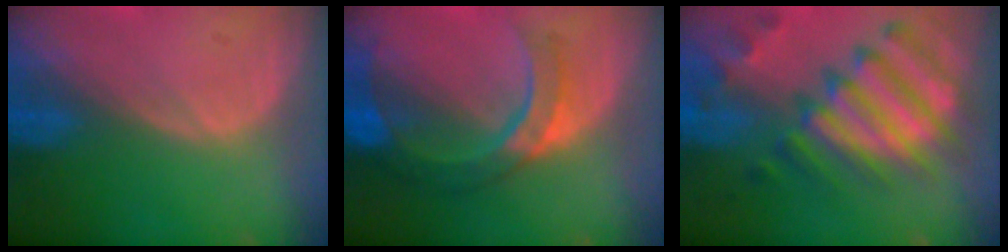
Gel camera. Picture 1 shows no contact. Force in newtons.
{"total": 8.8, "press": 8.0, "slide": 3.7}
{"total": 12.3, "press": 10.6, "slide": 6.2}